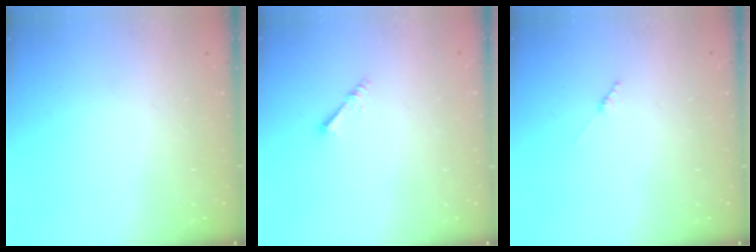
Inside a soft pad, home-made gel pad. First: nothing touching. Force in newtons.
{"total": 1.6, "press": 1.5, "slide": 0.3}
{"total": 1.8, "press": 1.7, "slide": 0.3}